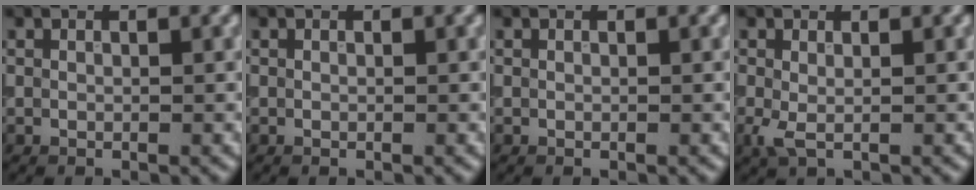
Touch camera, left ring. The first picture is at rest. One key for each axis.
{"total": 0.0}
{"total": 0.0}
{"total": 1.4, "fx": -0.2, "fy": 0.6, "fz": 1.3, "tx": -0.031, "ty": -0.003, "tz": -0.003}